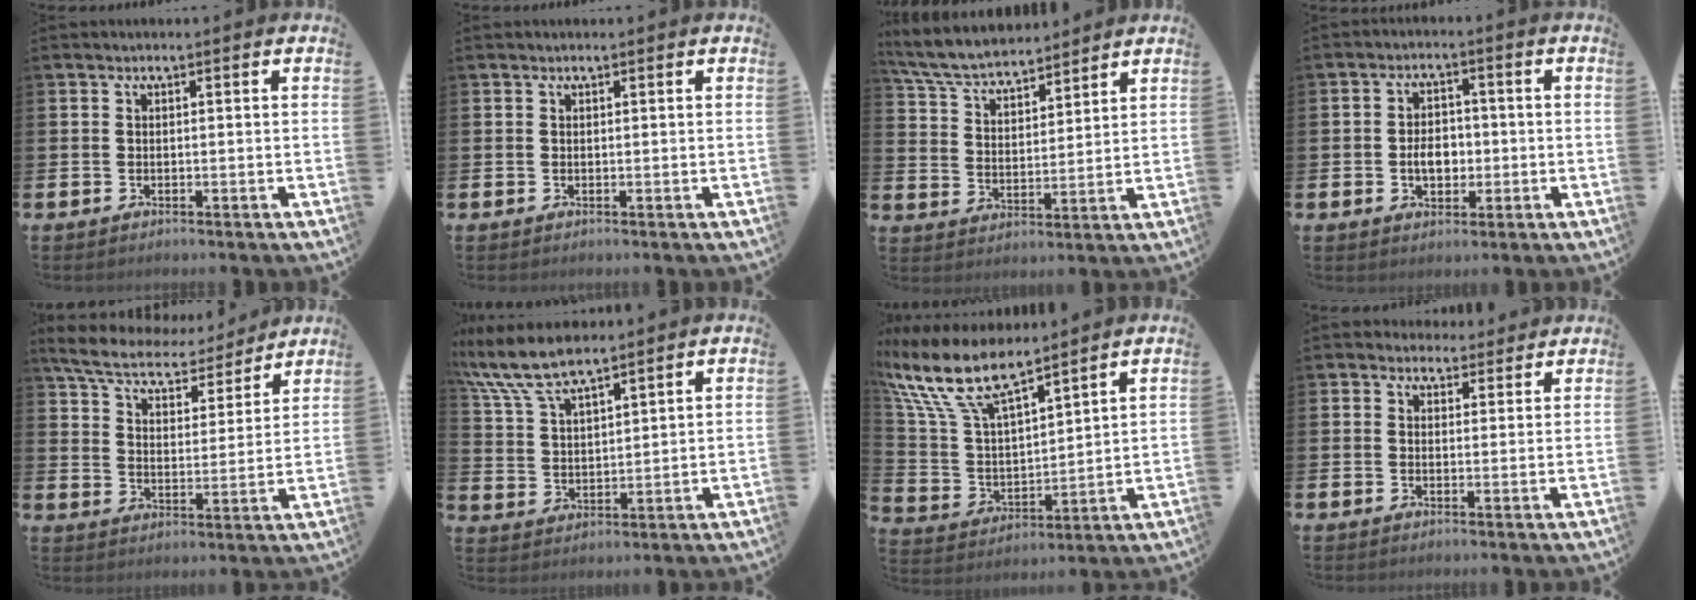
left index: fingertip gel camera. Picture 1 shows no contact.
{"total": 0.0}
{"total": 6.4, "force": [6.1, 1.3, 1.6], "torque": [-0.063, -0.034, 0.109]}
{"total": 4.1, "force": [-0.7, 2.9, 2.8], "torque": [-0.032, -0.004, -0.021]}
{"total": 7.2, "force": [6.6, 1.8, 2.3], "torque": [-0.082, -0.045, 0.114]}
{"total": 8.6, "force": [7.8, 1.8, 3.3], "torque": [-0.098, -0.023, 0.144]}
{"total": 12.0, "force": [9.8, 3.3, 5.9], "torque": [-0.160, -0.048, 0.176]}
{"total": 3.2, "force": [2.8, 1.6, 0.0], "torque": [0.000, -0.011, 0.050]}